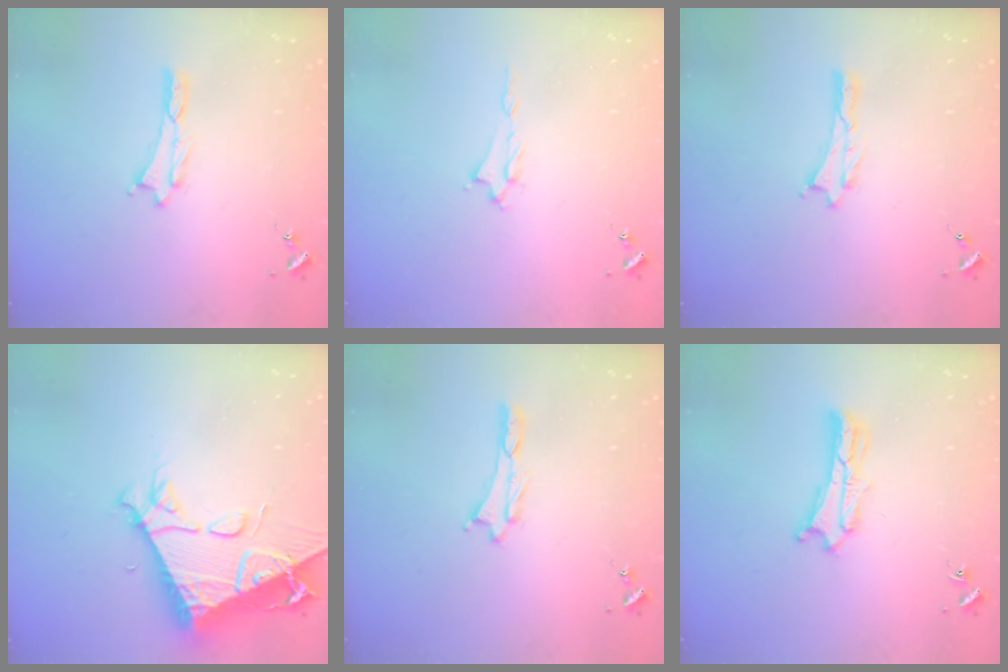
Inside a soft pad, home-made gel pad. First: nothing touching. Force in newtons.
{"total": 1.0, "press": 0.9, "slide": 0.2}
{"total": 0.0}
{"total": 11.3, "press": 11.2, "slide": 1.2}
{"total": 0.0}
{"total": 2.5, "press": 2.5, "slide": 0.2}